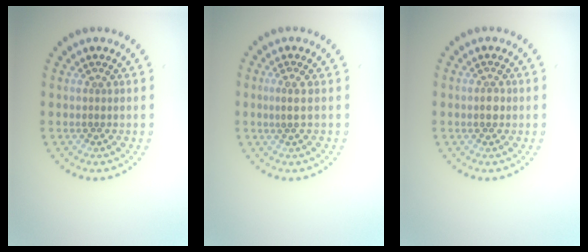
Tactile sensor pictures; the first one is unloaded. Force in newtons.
{"total": 1.3, "press": 1.0, "slide": 0.9}
{"total": 1.1, "press": 1.0, "slide": 0.3}